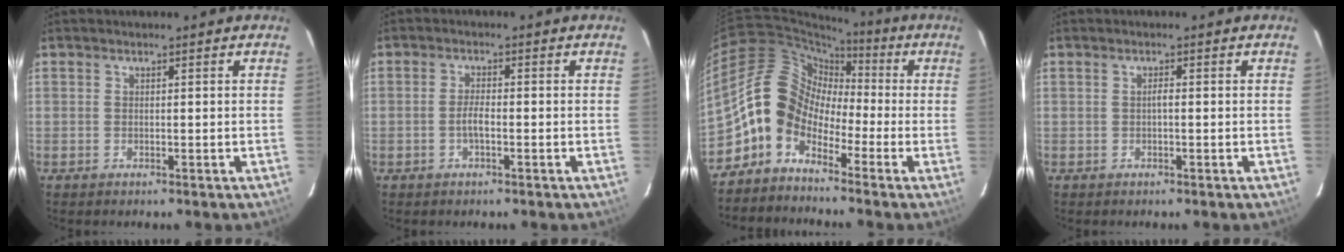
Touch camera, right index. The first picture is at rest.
{"total": 2.2, "force": [-0.9, 0.5, 2.0], "torque": [-0.041, 0.001, -0.019]}
{"total": 9.3, "force": [-4.2, 7.1, 4.3], "torque": [-0.072, 0.030, -0.108]}
{"total": 0.7, "force": [-0.2, 0.1, 0.7], "torque": [-0.011, 0.005, -0.004]}